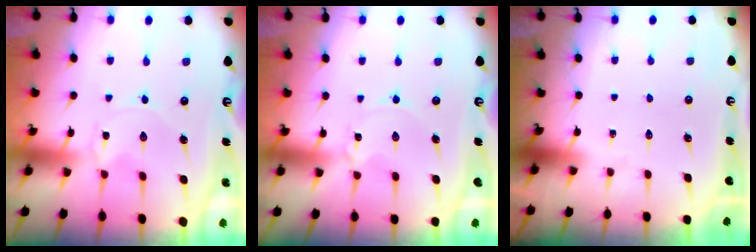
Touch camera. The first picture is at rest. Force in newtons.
{"total": 0.0}
{"total": 0.0}